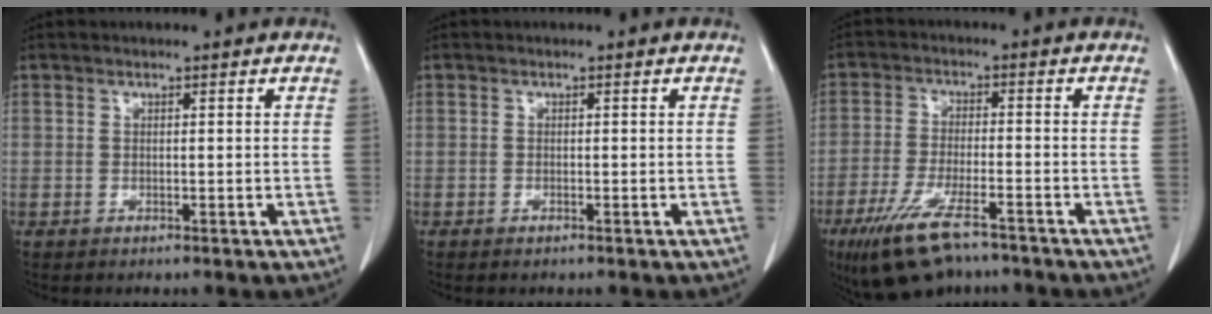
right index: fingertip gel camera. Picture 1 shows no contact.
{"total": 0.5, "force": [-0.4, 0.1, 0.3], "torque": [-0.011, -0.002, -0.006]}
{"total": 11.3, "force": [-7.9, 3.0, 7.5], "torque": [-0.147, -0.021, -0.132]}